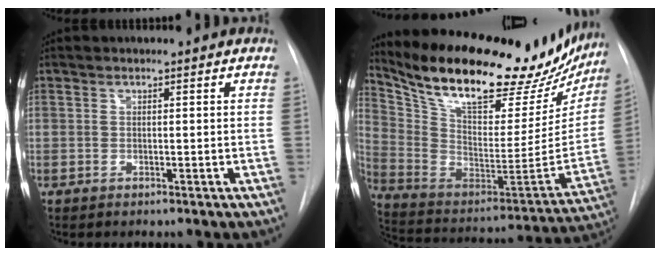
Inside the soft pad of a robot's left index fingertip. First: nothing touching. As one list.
[{"total": 32.1, "force": [25.2, 10.8, 16.7], "torque": [-0.280, -0.019, 0.365]}]